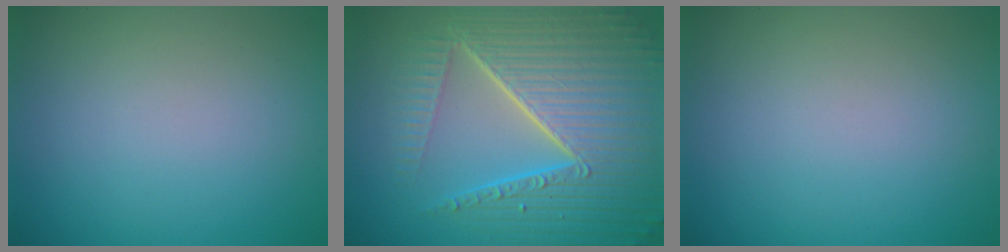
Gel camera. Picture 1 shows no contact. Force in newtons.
{"total": 10.8, "press": 6.7, "slide": 8.4}
{"total": 0.0}